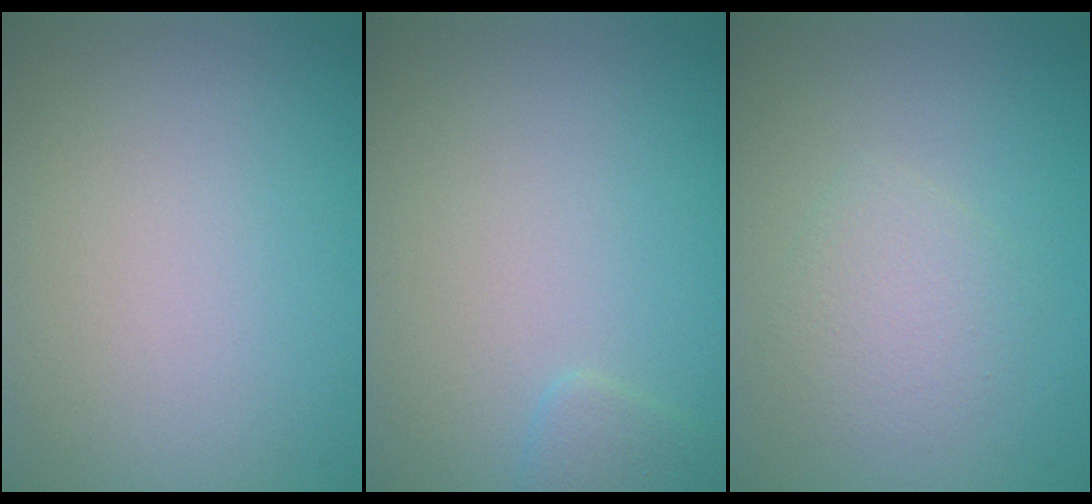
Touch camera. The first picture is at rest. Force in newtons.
{"total": 1.0, "press": 1.0, "slide": 0.0}
{"total": 2.3, "press": 2.3, "slide": 0.1}